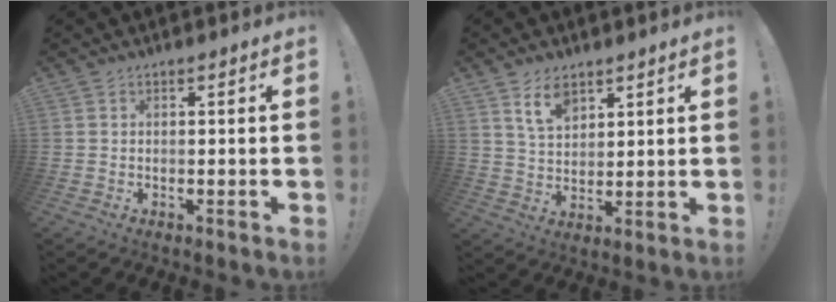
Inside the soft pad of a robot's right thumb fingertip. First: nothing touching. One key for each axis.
{"total": 8.0, "fx": 5.4, "fy": 4.1, "fz": 4.3, "tx": -0.070, "ty": -0.025, "tz": 0.099}